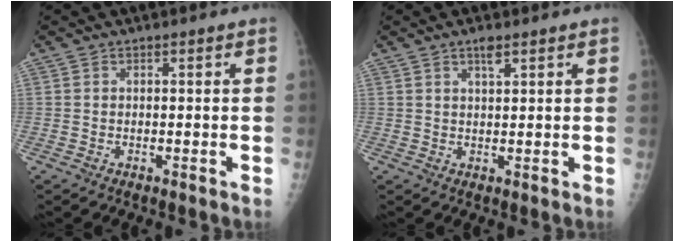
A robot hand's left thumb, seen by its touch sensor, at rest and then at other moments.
{"total": 2.5, "force": [1.6, 0.7, 1.8], "torque": [-0.026, -0.007, 0.028]}